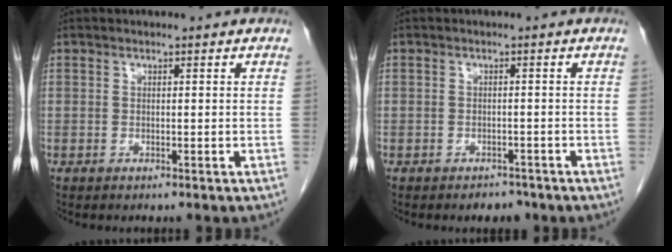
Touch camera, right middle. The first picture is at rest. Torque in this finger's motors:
{"motor_torque": [0.42, -0.63, 0.01, 0.00]}